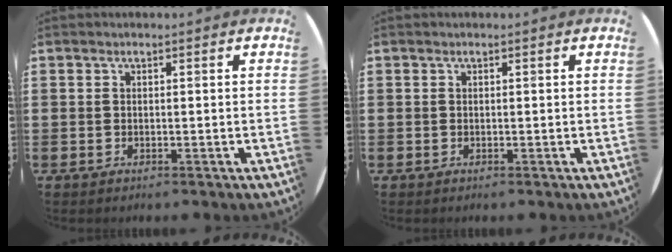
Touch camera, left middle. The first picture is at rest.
{"total": 0.0}